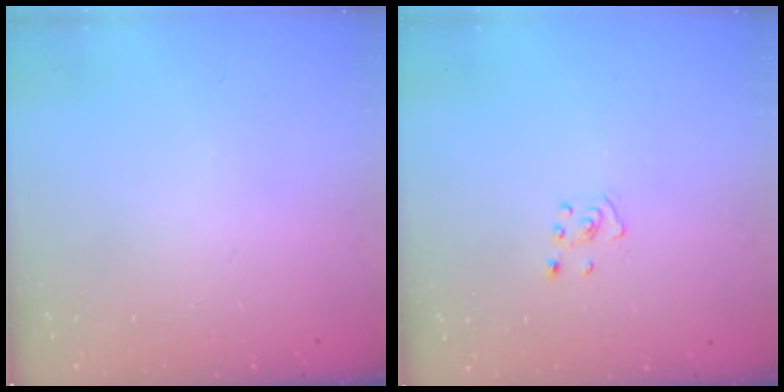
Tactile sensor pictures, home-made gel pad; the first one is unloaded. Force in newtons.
{"total": 3.2, "press": 3.2, "slide": 0.2}